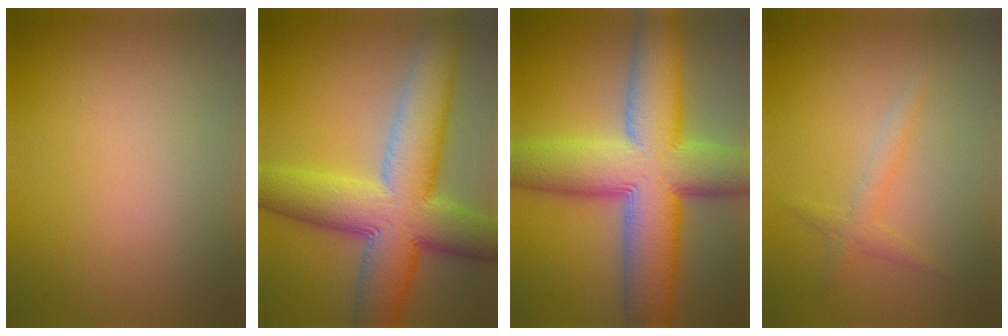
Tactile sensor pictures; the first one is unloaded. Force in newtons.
{"total": 12.0, "press": 11.9, "slide": 0.5}
{"total": 13.4, "press": 13.4, "slide": 0.8}
{"total": 1.5, "press": 1.5, "slide": 0.1}